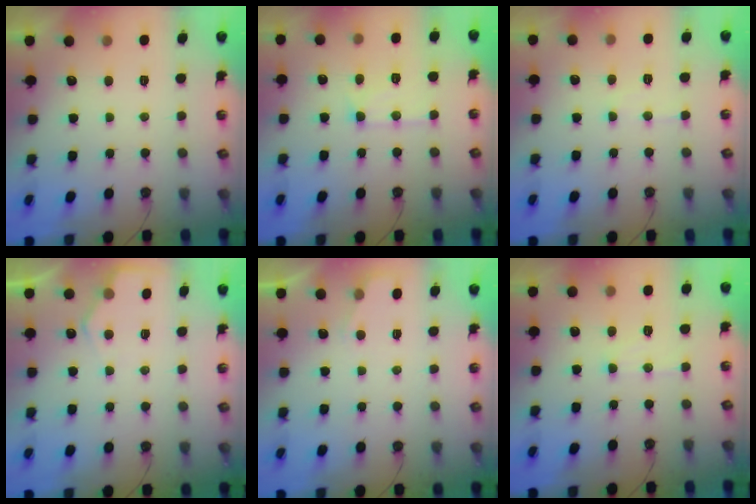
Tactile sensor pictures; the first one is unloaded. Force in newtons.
{"total": 10.9, "press": 10.9, "slide": 1.0}
{"total": 5.9, "press": 5.9, "slide": 0.7}
{"total": 4.7, "press": 4.6, "slide": 0.5}
{"total": 2.4, "press": 2.4, "slide": 0.4}
{"total": 7.6, "press": 7.5, "slide": 0.6}